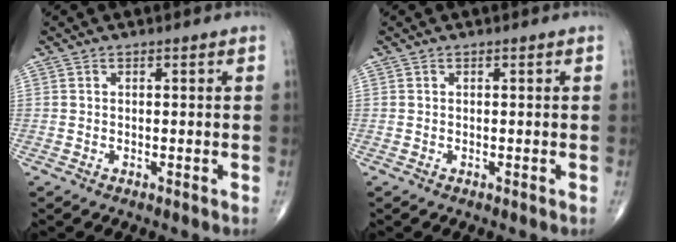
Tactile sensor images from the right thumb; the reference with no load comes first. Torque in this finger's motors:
{"motor_torque": [0.01, 0.01, 0.00, 0.00, 0.00]}